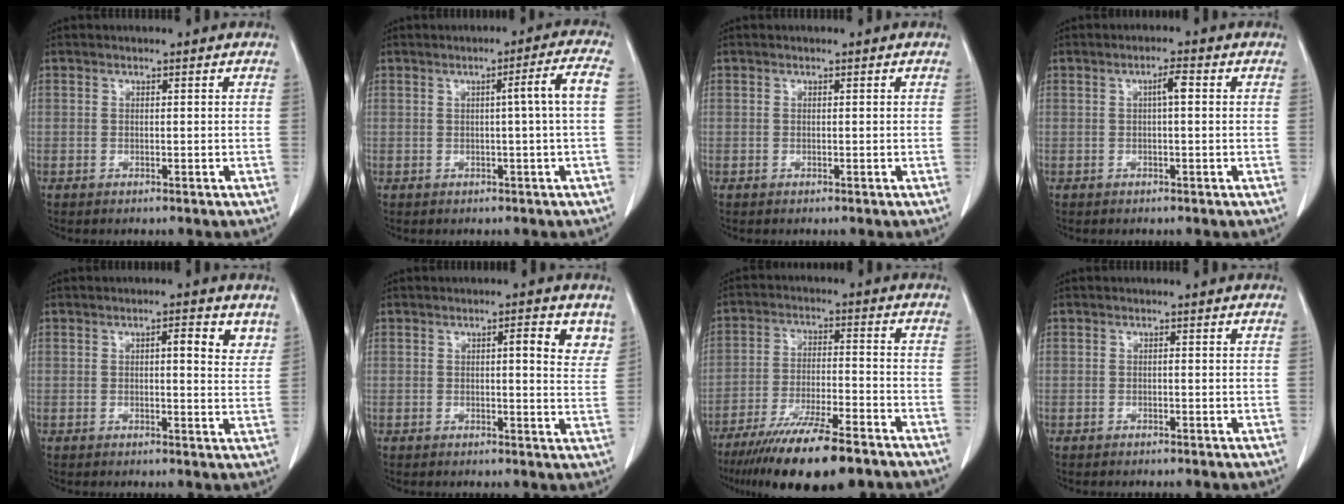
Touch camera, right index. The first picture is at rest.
{"total": 4.8, "force": [0.1, -1.2, 4.6], "torque": [-0.063, 0.005, 0.003]}
{"total": 0.0}
{"total": 2.2, "force": [0.2, 0.2, 2.1], "torque": [-0.037, 0.005, 0.002]}
{"total": 4.4, "force": [2.1, 1.2, 3.6], "torque": [-0.042, -0.002, 0.022]}
{"total": 4.8, "force": [2.2, 1.0, 4.1], "torque": [-0.043, -0.004, 0.022]}
{"total": 16.3, "force": [-12.4, 2.4, 10.3], "torque": [-0.170, -0.033, -0.203]}
{"total": 0.0}